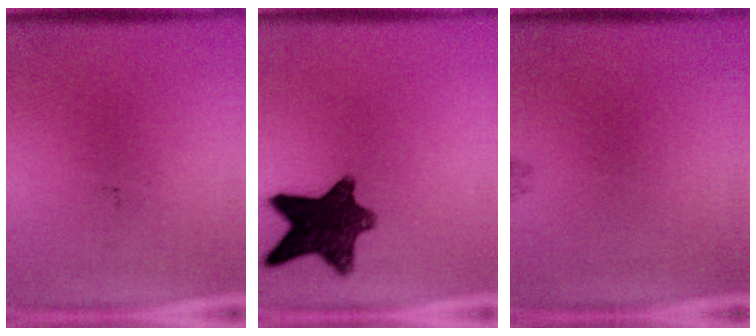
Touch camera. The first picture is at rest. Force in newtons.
{"total": 12.0}
{"total": 0.7}